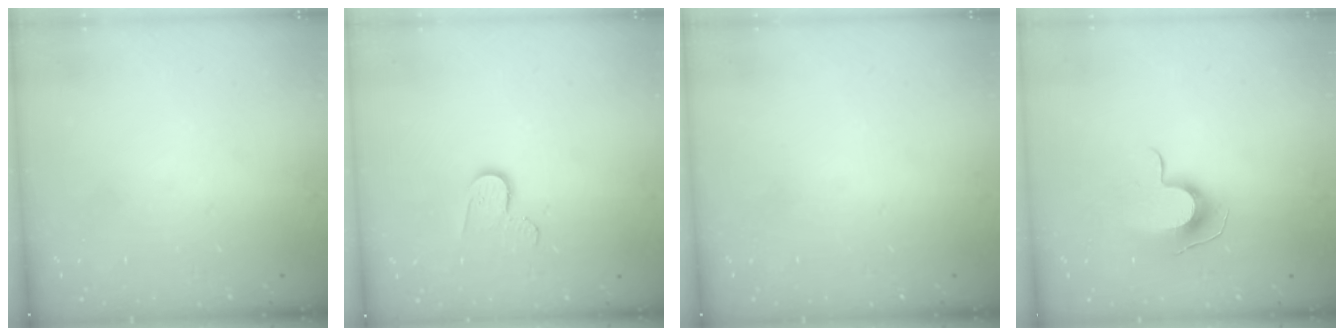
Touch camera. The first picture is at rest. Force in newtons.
{"total": 6.3, "press": 6.3, "slide": 0.5}
{"total": 0.0}
{"total": 9.2, "press": 9.2, "slide": 0.5}